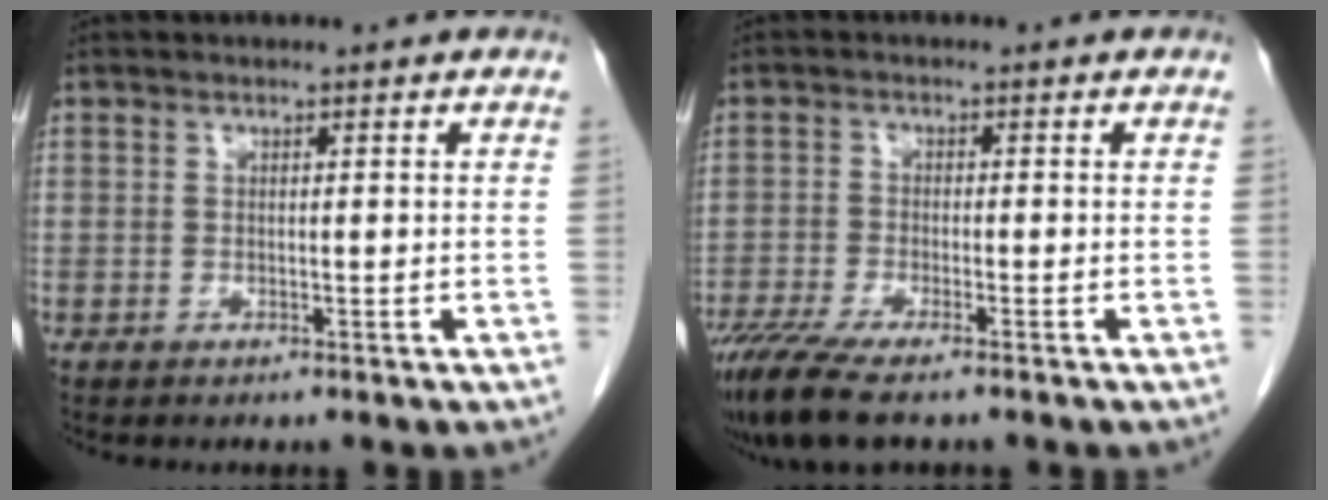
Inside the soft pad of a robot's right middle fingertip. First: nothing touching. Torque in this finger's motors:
{"motor_torque": [1.16, -0.97, 0.17, 0.11]}